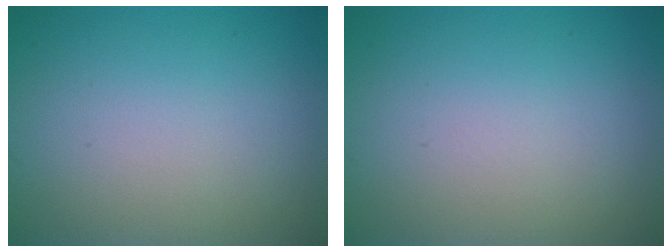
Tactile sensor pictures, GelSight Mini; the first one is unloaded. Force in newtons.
{"total": 0.0}